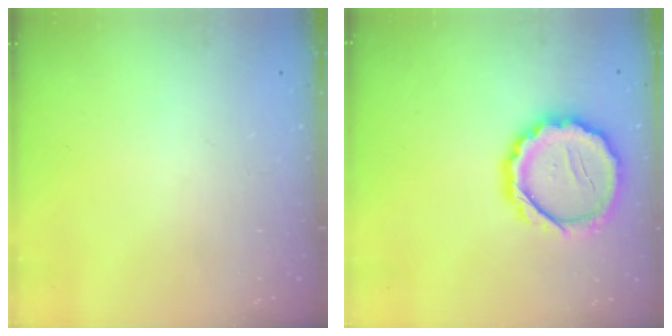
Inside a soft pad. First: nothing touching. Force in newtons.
{"total": 12.9, "press": 12.8, "slide": 1.6}